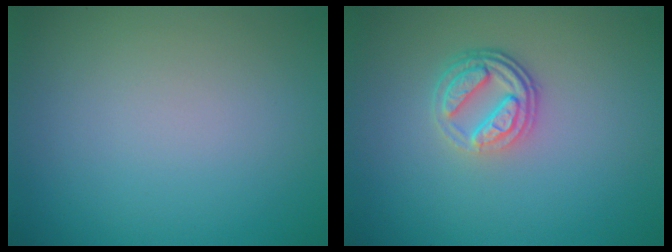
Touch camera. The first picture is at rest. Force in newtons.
{"total": 3.6, "press": 2.7, "slide": 2.4}